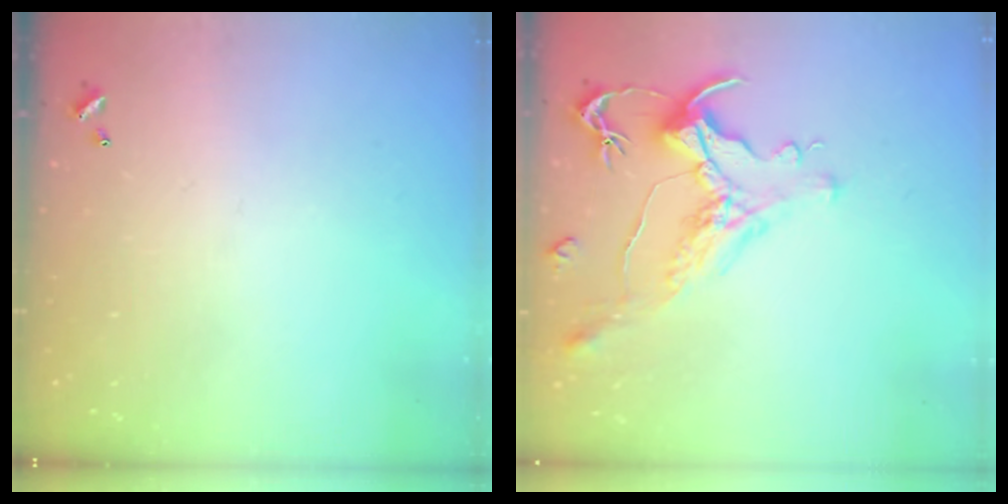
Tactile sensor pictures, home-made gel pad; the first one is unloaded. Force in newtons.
{"total": 1.6, "press": 1.0, "slide": 1.3}